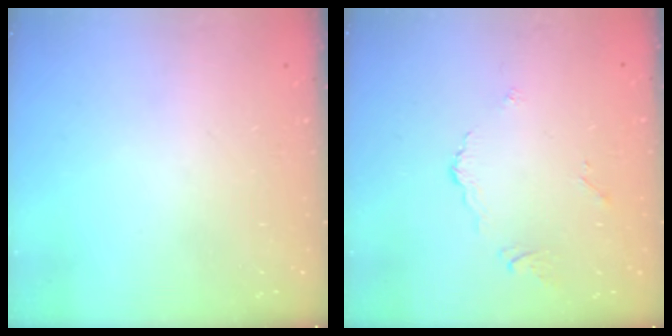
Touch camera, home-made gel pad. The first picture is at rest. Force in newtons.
{"total": 3.0, "press": 2.9, "slide": 0.8}